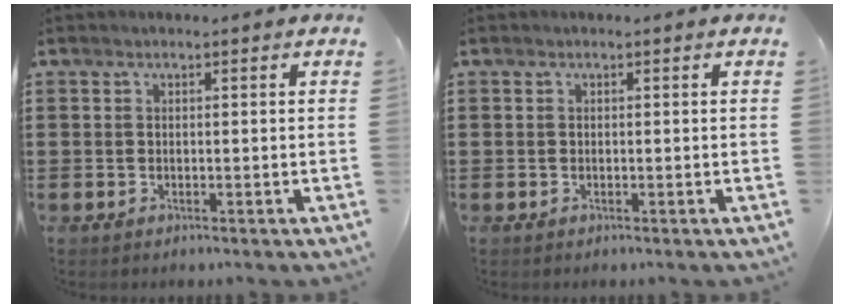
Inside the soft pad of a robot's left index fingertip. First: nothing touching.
{"total": 0.0}